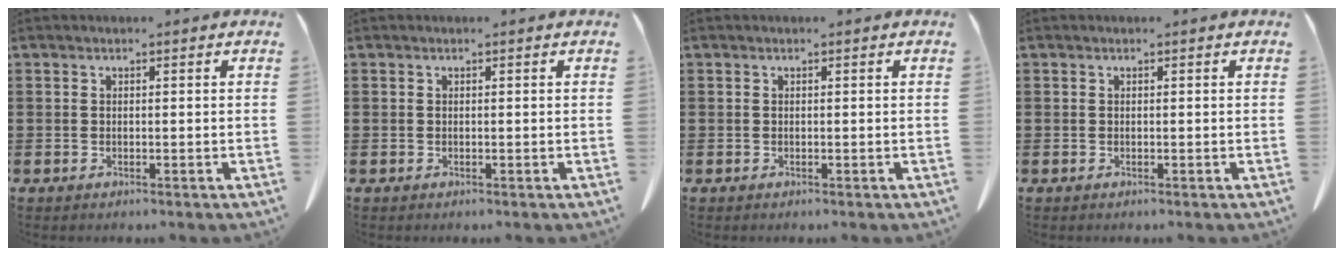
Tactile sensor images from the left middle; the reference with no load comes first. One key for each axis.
{"total": 0.0}
{"total": 0.0}
{"total": 0.0}